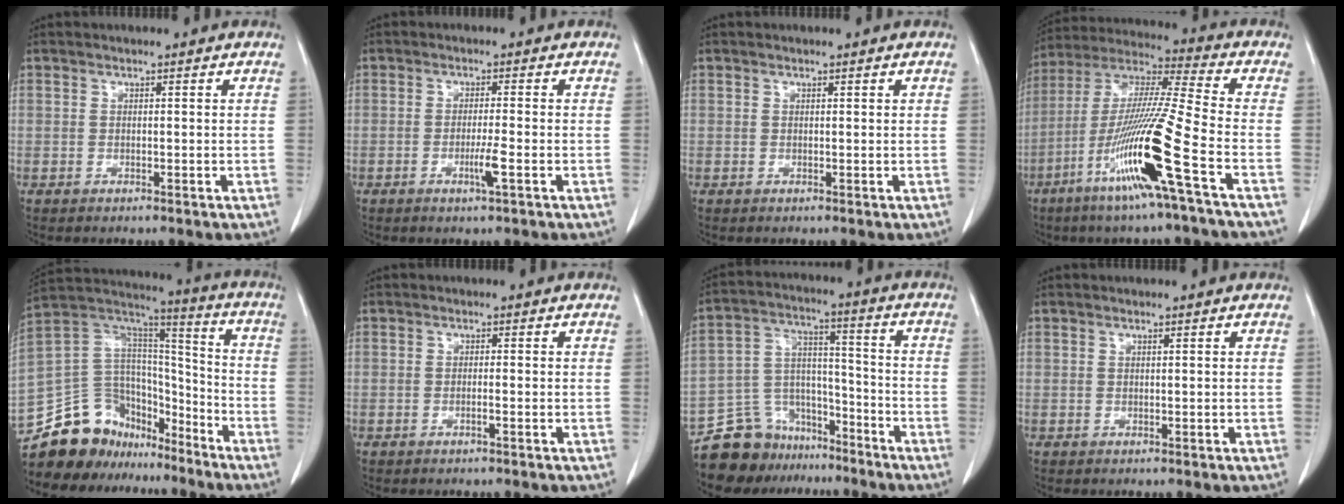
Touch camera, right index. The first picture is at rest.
{"total": 3.1, "force": [-1.2, -0.3, 2.9], "torque": [-0.055, -0.007, -0.023]}
{"total": 0.0}
{"total": 17.3, "force": [-7.2, -1.6, 15.7], "torque": [-0.316, -0.025, -0.142]}
{"total": 19.8, "force": [-15.7, 10.4, 6.0], "torque": [-0.119, 0.081, -0.262]}
{"total": 0.8, "force": [-0.4, -0.1, 0.6], "torque": [-0.012, 0.001, -0.006]}
{"total": 12.3, "force": [-10.2, 6.5, 1.9], "torque": [-0.038, 0.054, -0.176]}
{"total": 0.0}